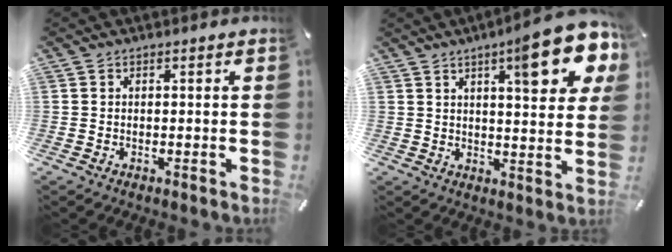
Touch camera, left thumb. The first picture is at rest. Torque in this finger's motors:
{"motor_torque": [1.58, 3.04, 1.47, -1.10, 0.13]}